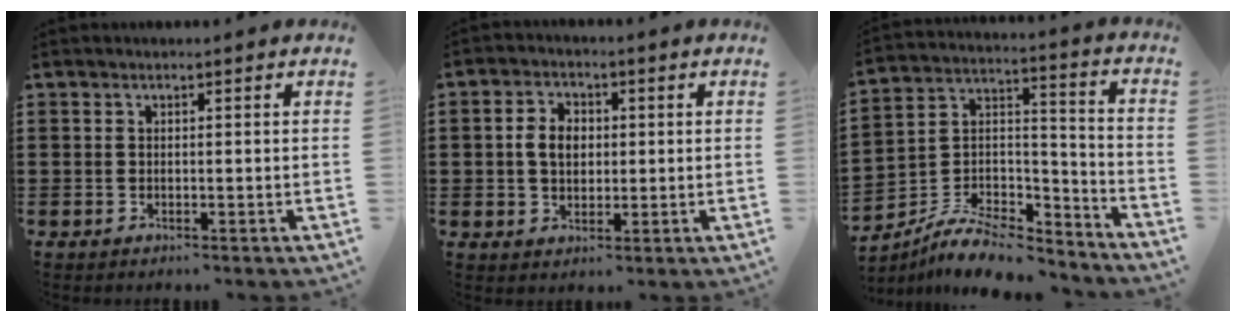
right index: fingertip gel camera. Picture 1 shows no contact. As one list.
[{"total": 4.5, "force": [0.1, 3.2, 3.1], "torque": [-0.076, 0.009, -0.003]}, {"total": 9.0, "force": [-7.7, 2.9, 3.5], "torque": [-0.064, 0.020, -0.148]}]